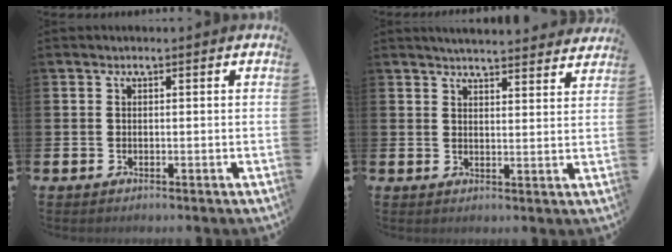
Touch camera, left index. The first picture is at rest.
{"total": 4.5, "force": [4.4, 0.1, 0.5], "torque": [-0.016, -0.026, 0.079]}